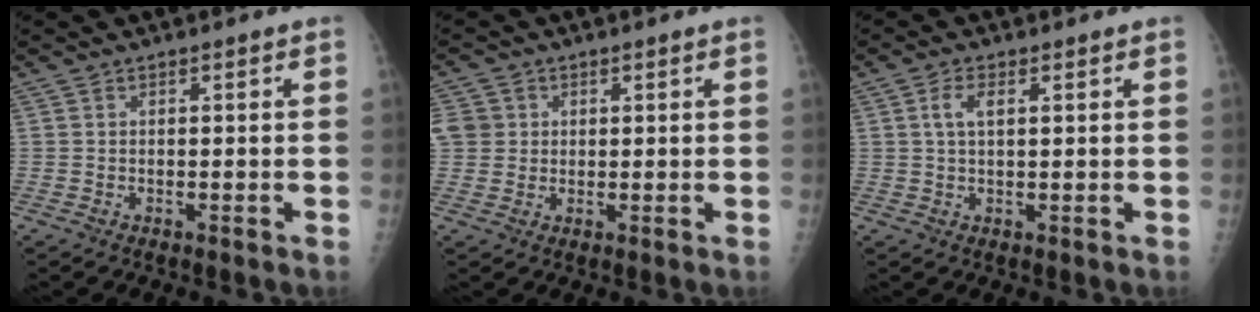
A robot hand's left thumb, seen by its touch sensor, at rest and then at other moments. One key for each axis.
{"total": 5.6, "fx": 1.3, "fy": 5.1, "fz": 1.7, "tx": -0.016, "ty": 0.006, "tz": 0.026}
{"total": 3.6, "fx": 1.1, "fy": 1.6, "fz": 3.0, "tx": -0.060, "ty": 0.006, "tz": 0.022}